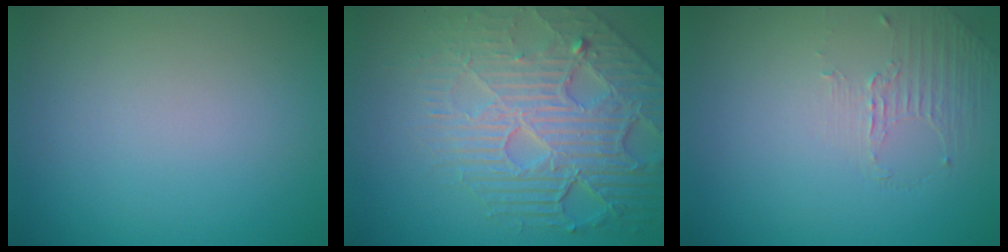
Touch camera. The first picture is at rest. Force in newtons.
{"total": 7.2, "press": 5.5, "slide": 4.6}
{"total": 1.2, "press": 0.4, "slide": 1.1}